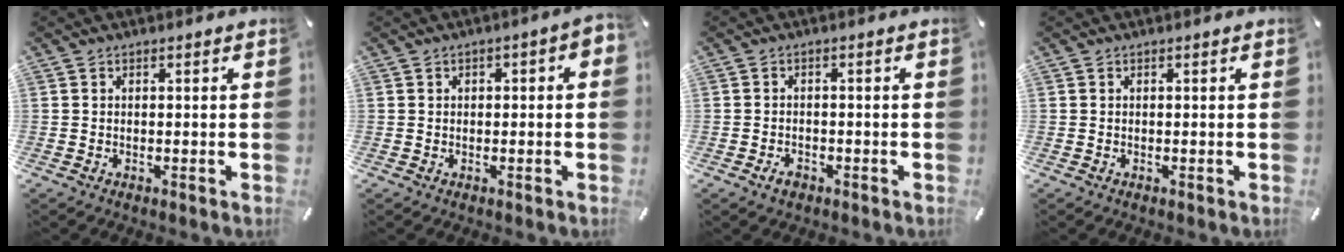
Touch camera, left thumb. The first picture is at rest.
{"total": 2.0, "force": [-0.5, 1.2, 1.5], "torque": [-0.026, 0.008, -0.011]}
{"total": 2.4, "force": [-1.5, 1.4, 1.3], "torque": [-0.030, 0.003, -0.030]}
{"total": 0.0}